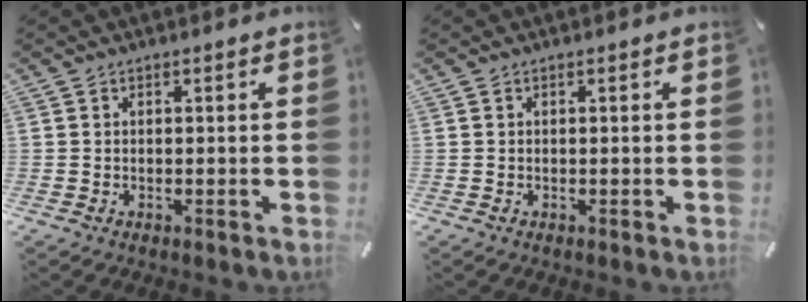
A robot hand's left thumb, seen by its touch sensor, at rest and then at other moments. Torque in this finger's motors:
{"motor_torque": [0.01, 0.03, -0.06, 0.00, 0.00]}